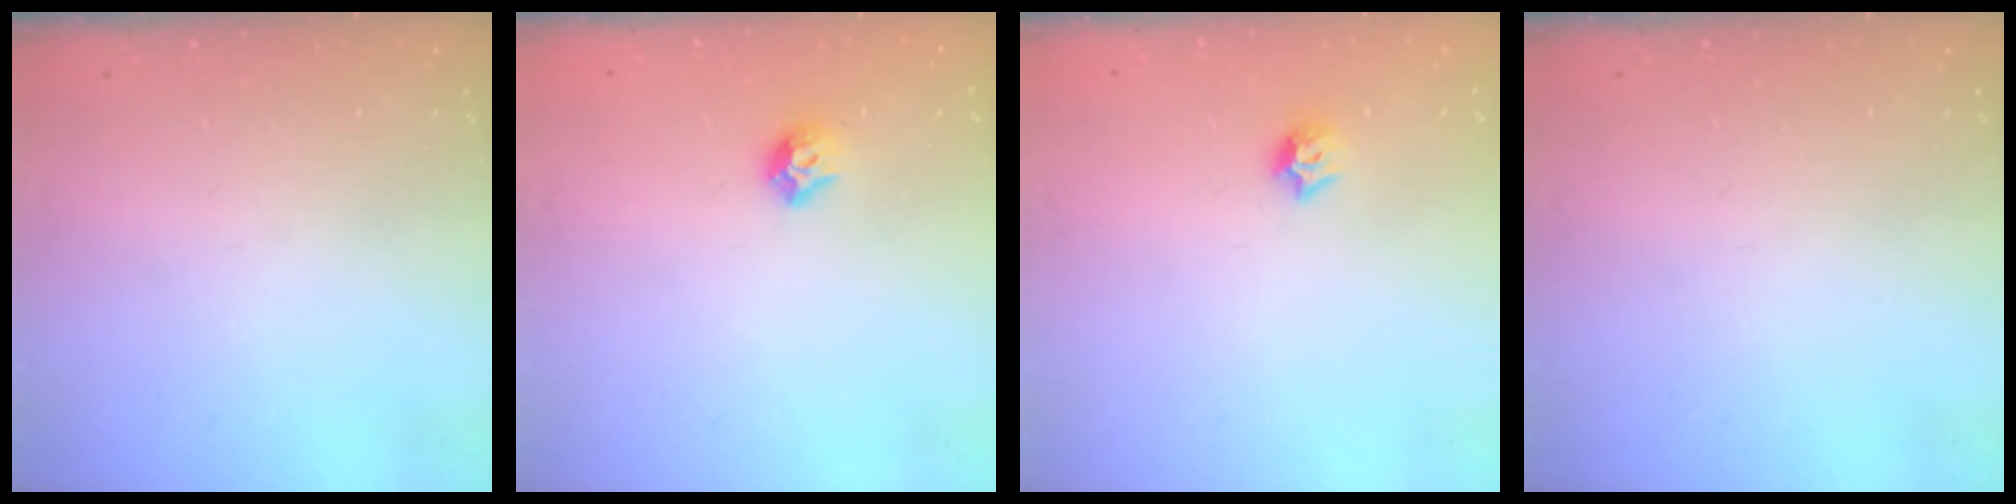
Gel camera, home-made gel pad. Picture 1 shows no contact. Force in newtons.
{"total": 7.9, "press": 7.8, "slide": 1.0}
{"total": 6.3, "press": 6.3, "slide": 0.2}
{"total": 0.0}